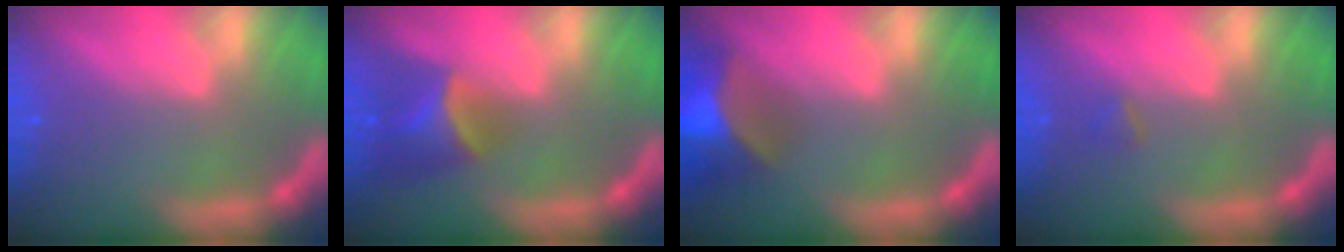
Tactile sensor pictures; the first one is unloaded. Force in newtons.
{"total": 5.0}
{"total": 9.9}
{"total": 0.9}